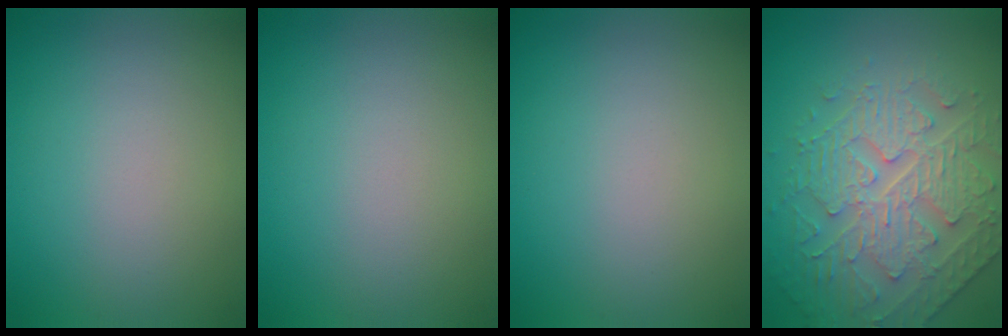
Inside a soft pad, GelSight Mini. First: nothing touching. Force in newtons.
{"total": 0.0}
{"total": 0.0}
{"total": 4.6, "press": 4.6, "slide": 0.1}